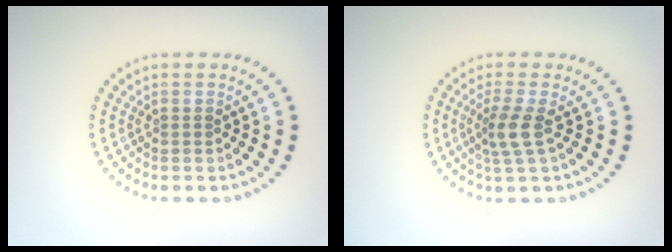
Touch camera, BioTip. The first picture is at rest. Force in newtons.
{"total": 2.5, "press": 2.0, "slide": 1.6}